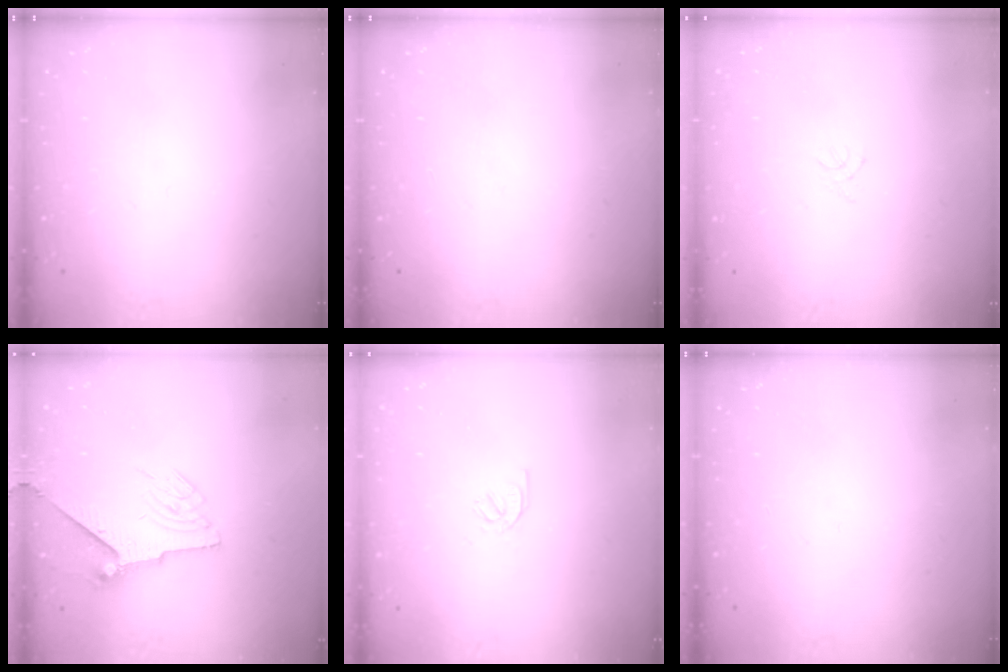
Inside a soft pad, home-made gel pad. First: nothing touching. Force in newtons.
{"total": 0.0}
{"total": 0.5, "press": 0.4, "slide": 0.3}
{"total": 7.0, "press": 6.9, "slide": 1.1}
{"total": 2.1, "press": 2.1, "slide": 0.2}
{"total": 0.0}